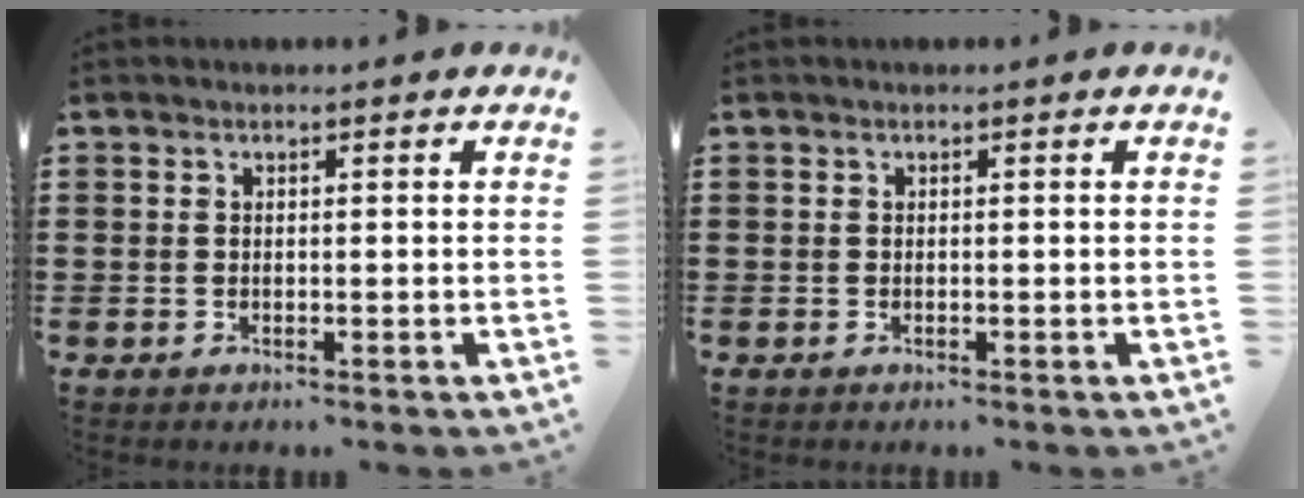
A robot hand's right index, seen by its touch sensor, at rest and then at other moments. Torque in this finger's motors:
{"motor_torque": [0.64, 0.80, -0.02, -0.01]}